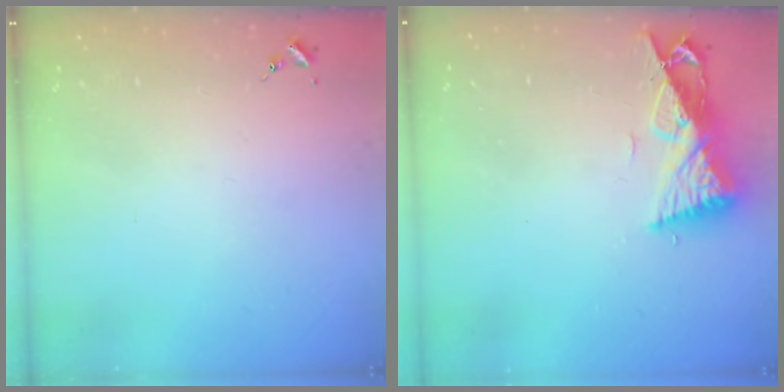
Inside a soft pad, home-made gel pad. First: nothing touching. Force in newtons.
{"total": 9.7, "press": 9.7, "slide": 0.7}